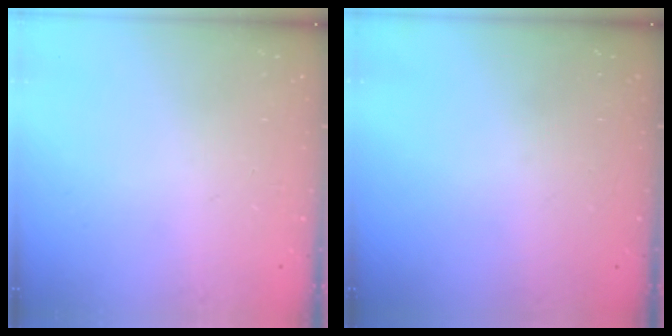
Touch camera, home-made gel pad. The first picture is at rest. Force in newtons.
{"total": 0.0}